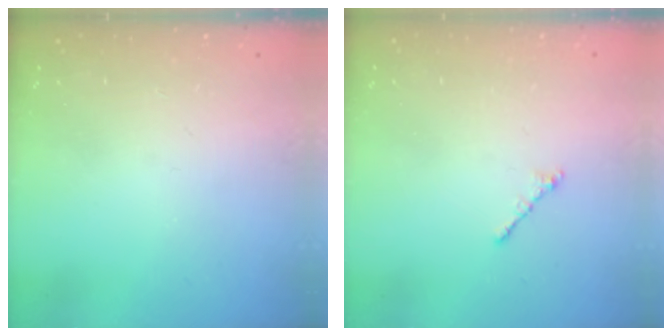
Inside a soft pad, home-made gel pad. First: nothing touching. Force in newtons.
{"total": 0.9, "press": 0.7, "slide": 0.5}